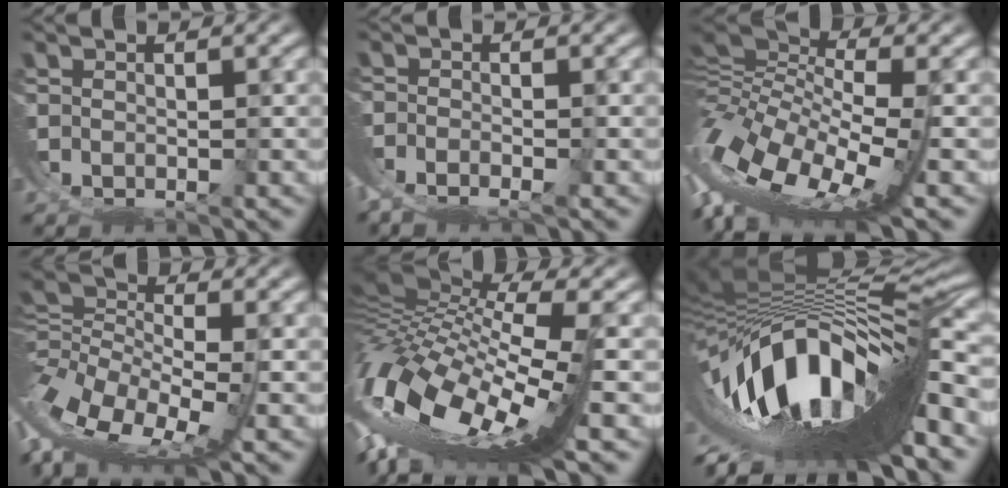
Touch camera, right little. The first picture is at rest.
{"total": 6.3, "force": [-3.6, 4.1, 3.1], "torque": [-0.064, -0.025, -0.050]}
{"total": 14.5, "force": [0.0, 9.0, 11.4], "torque": [-0.231, -0.038, 0.020]}
{"total": 12.0, "force": [-0.5, 7.6, 9.2], "torque": [-0.186, -0.034, 0.008]}
{"total": 18.9, "force": [-0.7, 11.0, 15.3], "torque": [-0.304, -0.037, 0.010]}
{"total": 26.9, "force": [-3.5, 14.2, 22.6], "torque": [-0.378, -0.018, -0.036]}